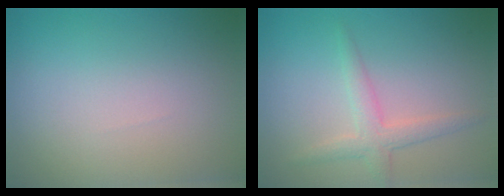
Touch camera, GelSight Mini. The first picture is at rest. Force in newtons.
{"total": 2.4, "press": 2.4, "slide": 0.1}